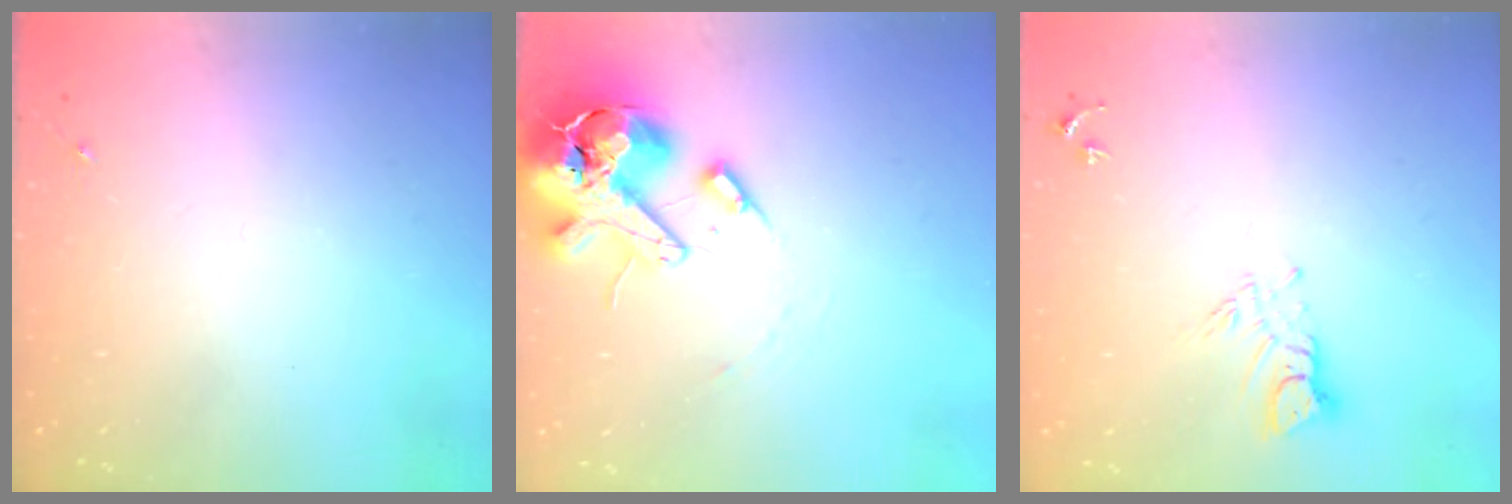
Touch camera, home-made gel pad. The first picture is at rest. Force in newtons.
{"total": 16.2, "press": 16.0, "slide": 2.7}
{"total": 6.7, "press": 6.7, "slide": 0.6}